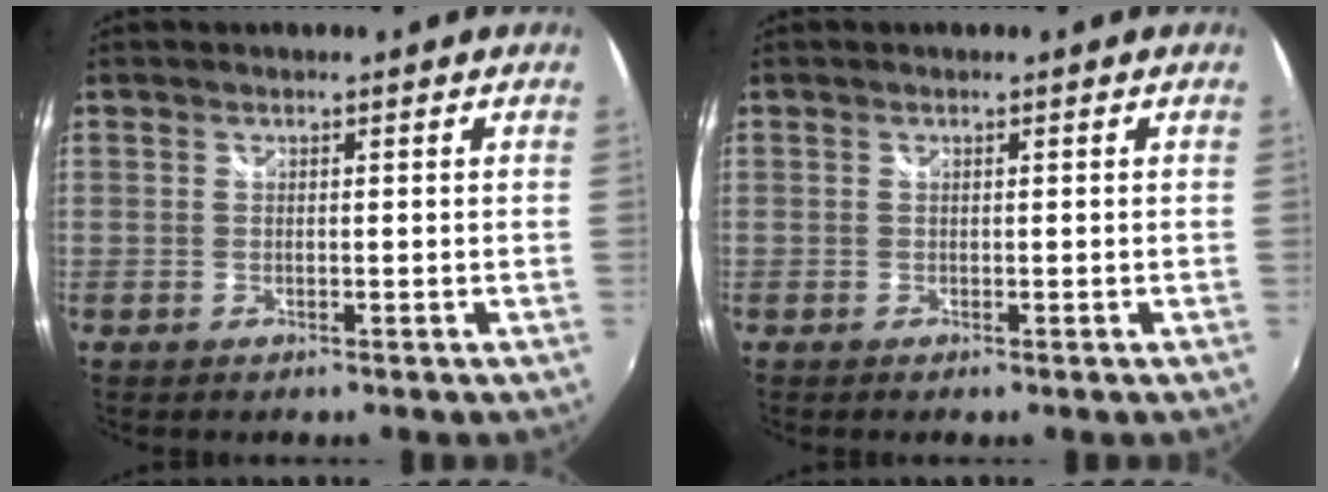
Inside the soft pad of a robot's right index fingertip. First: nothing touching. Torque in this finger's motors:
{"motor_torque": [0.03, -0.07, -0.02, 0.01]}